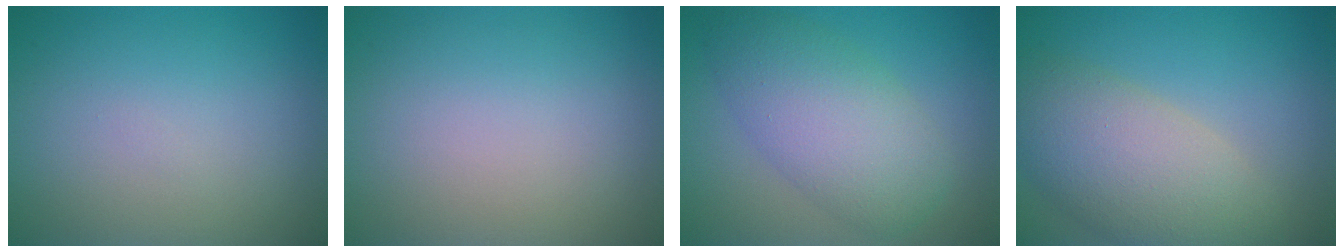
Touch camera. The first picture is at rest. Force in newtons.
{"total": 0.0}
{"total": 6.5, "press": 6.5, "slide": 0.1}
{"total": 7.6, "press": 7.6, "slide": 0.5}